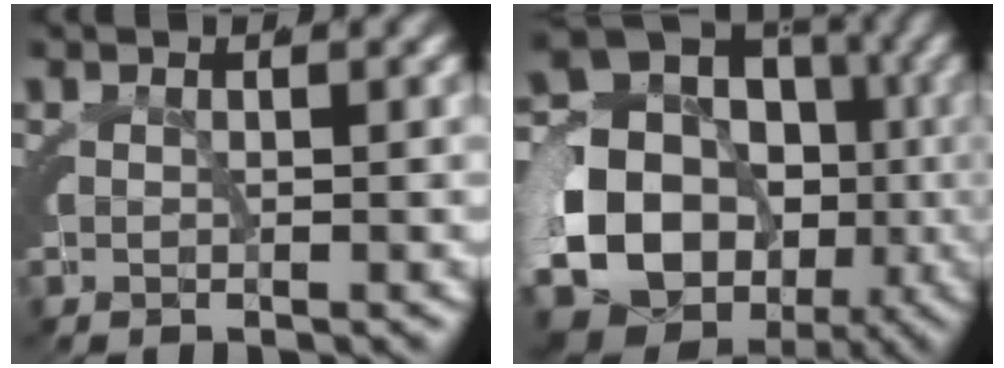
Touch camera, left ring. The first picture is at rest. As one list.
[{"total": 19.7, "force": [-2.2, 16.7, 10.2], "torque": [-0.240, -0.058, -0.042]}]